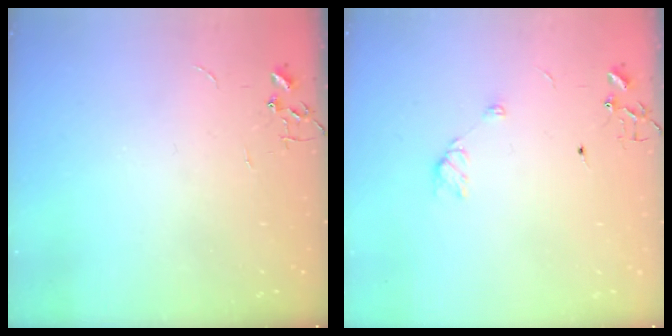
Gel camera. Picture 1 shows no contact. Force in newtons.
{"total": 6.5, "press": 6.5, "slide": 0.7}